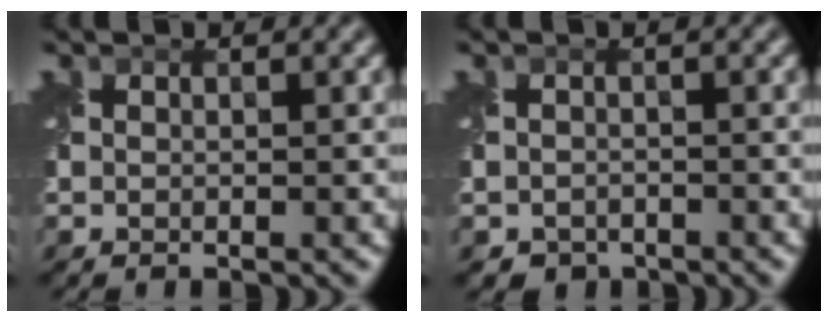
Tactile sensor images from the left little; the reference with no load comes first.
{"total": 1.7, "force": [-1.3, 1.1, 0.2], "torque": [0.002, -0.010, -0.026]}